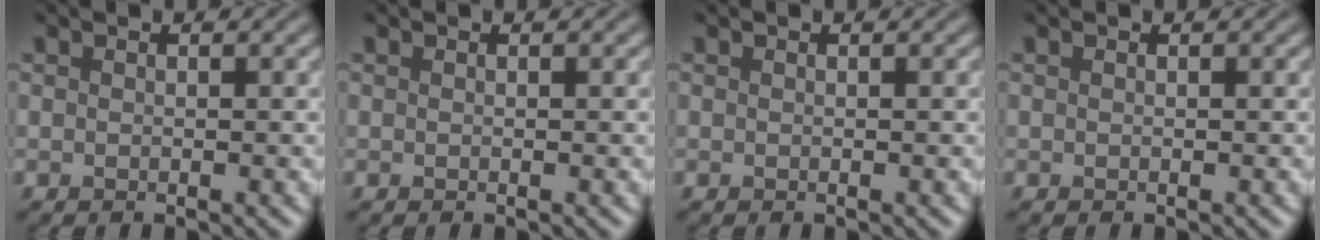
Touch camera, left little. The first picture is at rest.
{"total": 0.0}
{"total": 0.0}
{"total": 0.0}